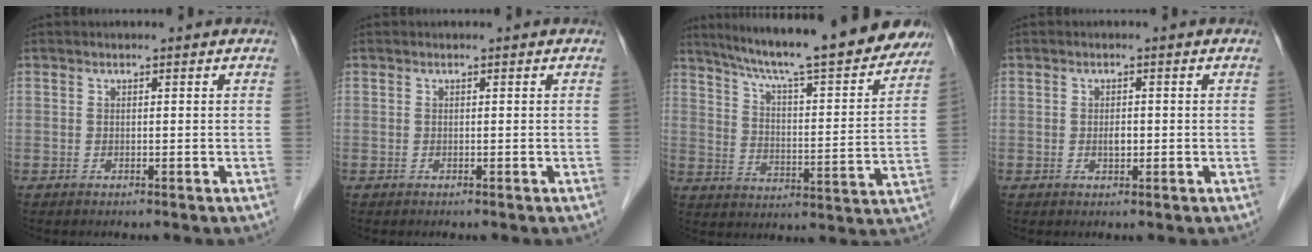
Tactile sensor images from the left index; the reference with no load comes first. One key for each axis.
{"total": 0.0}
{"total": 24.6, "fx": 21.3, "fy": 2.7, "fz": 12.1, "tx": -0.190, "ty": -0.016, "tz": 0.289}
{"total": 1.4, "fx": -0.2, "fy": 0.7, "fz": 1.2, "tx": -0.023, "ty": 0.000, "tz": -0.001}